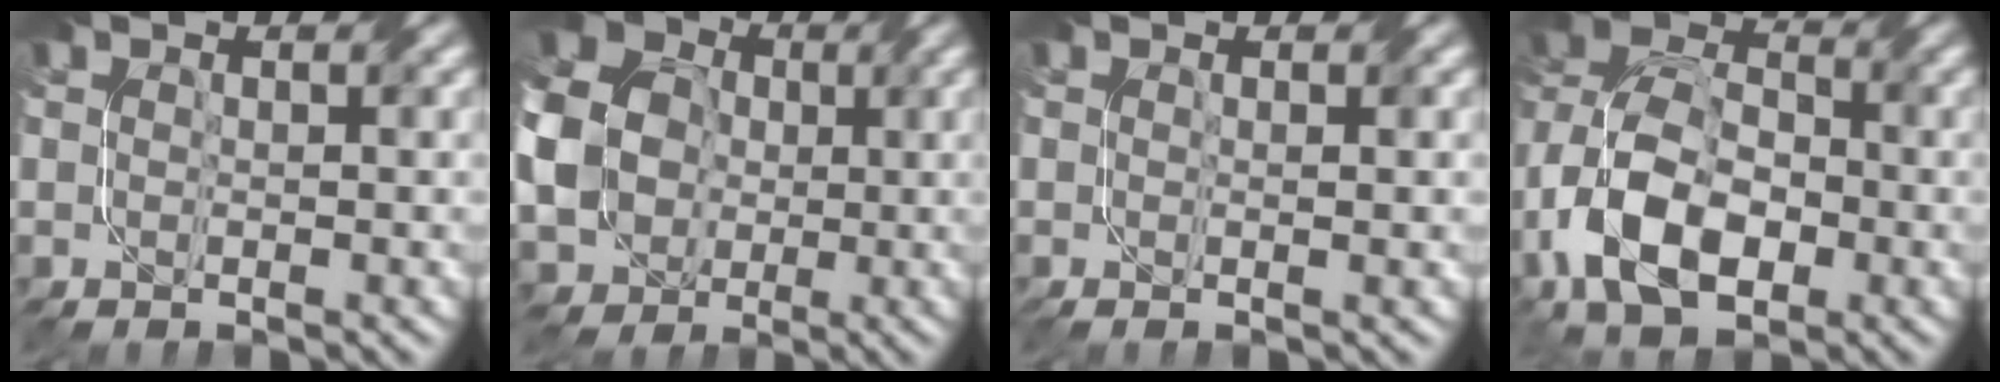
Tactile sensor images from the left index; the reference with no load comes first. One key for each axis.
{"total": 11.9, "fx": 0.5, "fy": 10.4, "fz": 5.9, "tx": -0.147, "ty": 0.003, "tz": -0.020}
{"total": 1.3, "fx": 0.0, "fy": 0.3, "fz": 1.2, "tx": -0.015, "ty": -0.001, "tz": -0.004}
{"total": 11.3, "fx": -4.1, "fy": 6.8, "fz": 8.1, "tx": -0.163, "ty": 0.000, "tz": -0.087}